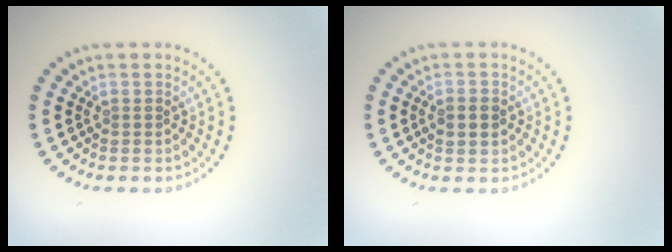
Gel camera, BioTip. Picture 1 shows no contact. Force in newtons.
{"total": 2.4, "press": 2.4, "slide": 0.0}